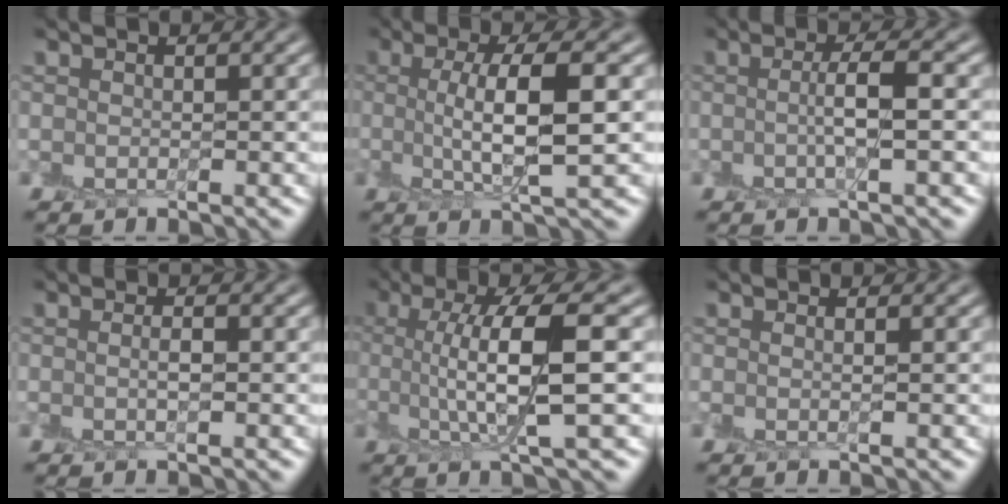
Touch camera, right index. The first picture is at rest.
{"total": 6.6, "force": [0.5, 1.7, 6.3], "torque": [-0.114, 0.004, 0.005]}
{"total": 2.8, "force": [-0.1, 0.2, 2.8], "torque": [-0.051, 0.004, -0.006]}
{"total": 1.1, "force": [-0.1, 0.2, 1.1], "torque": [-0.021, -0.001, -0.002]}
{"total": 7.7, "force": [1.2, 1.9, 7.4], "torque": [-0.135, 0.005, 0.023]}
{"total": 0.7, "force": [0.0, -0.1, 0.7], "torque": [-0.016, -0.003, -0.002]}